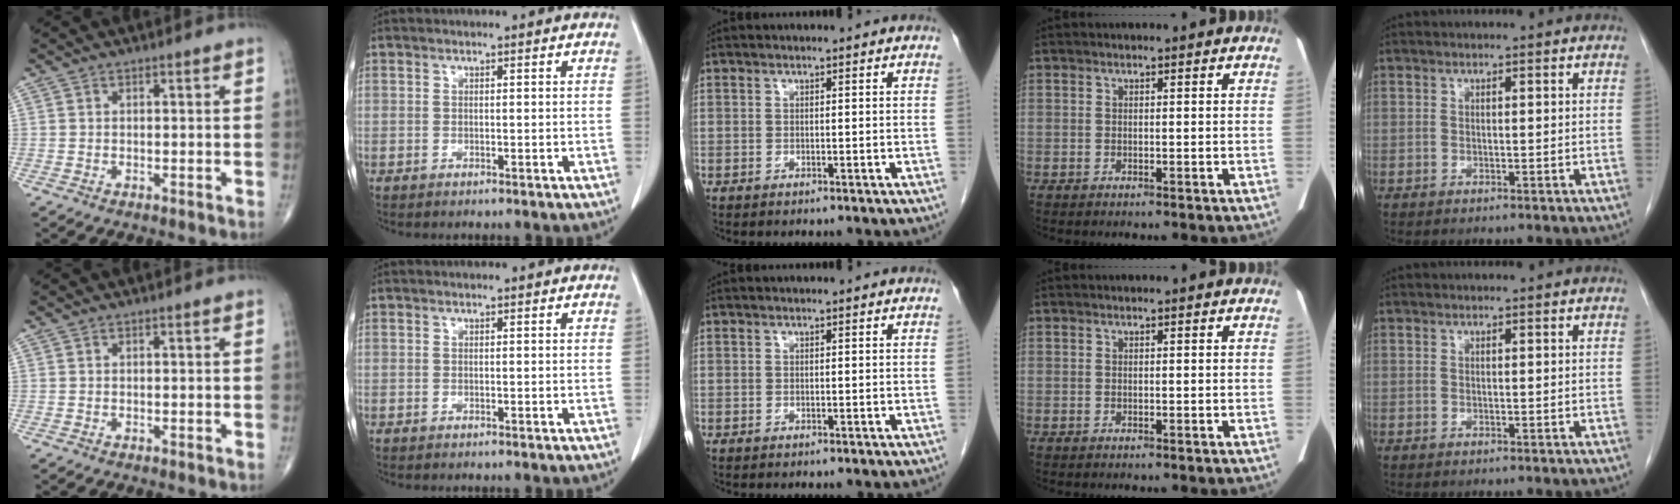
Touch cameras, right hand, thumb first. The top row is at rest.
{}